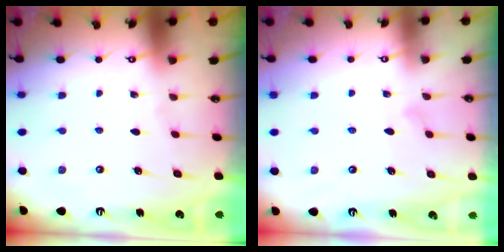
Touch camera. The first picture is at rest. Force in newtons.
{"total": 5.8, "press": 5.8, "slide": 0.4}